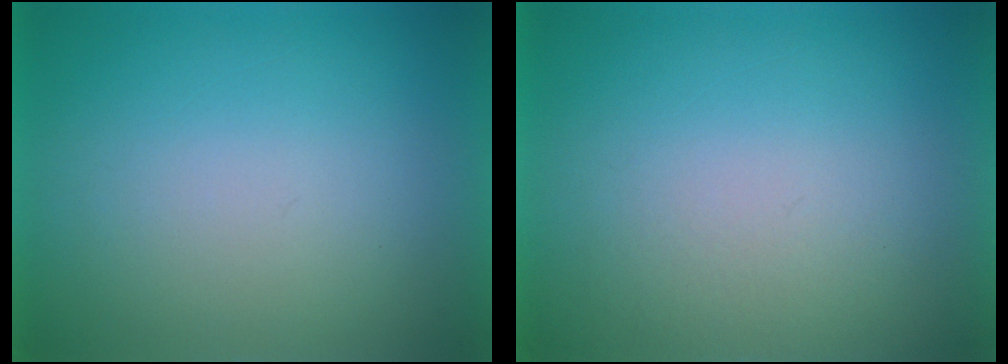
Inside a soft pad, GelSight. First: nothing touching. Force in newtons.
{"total": 2.0}